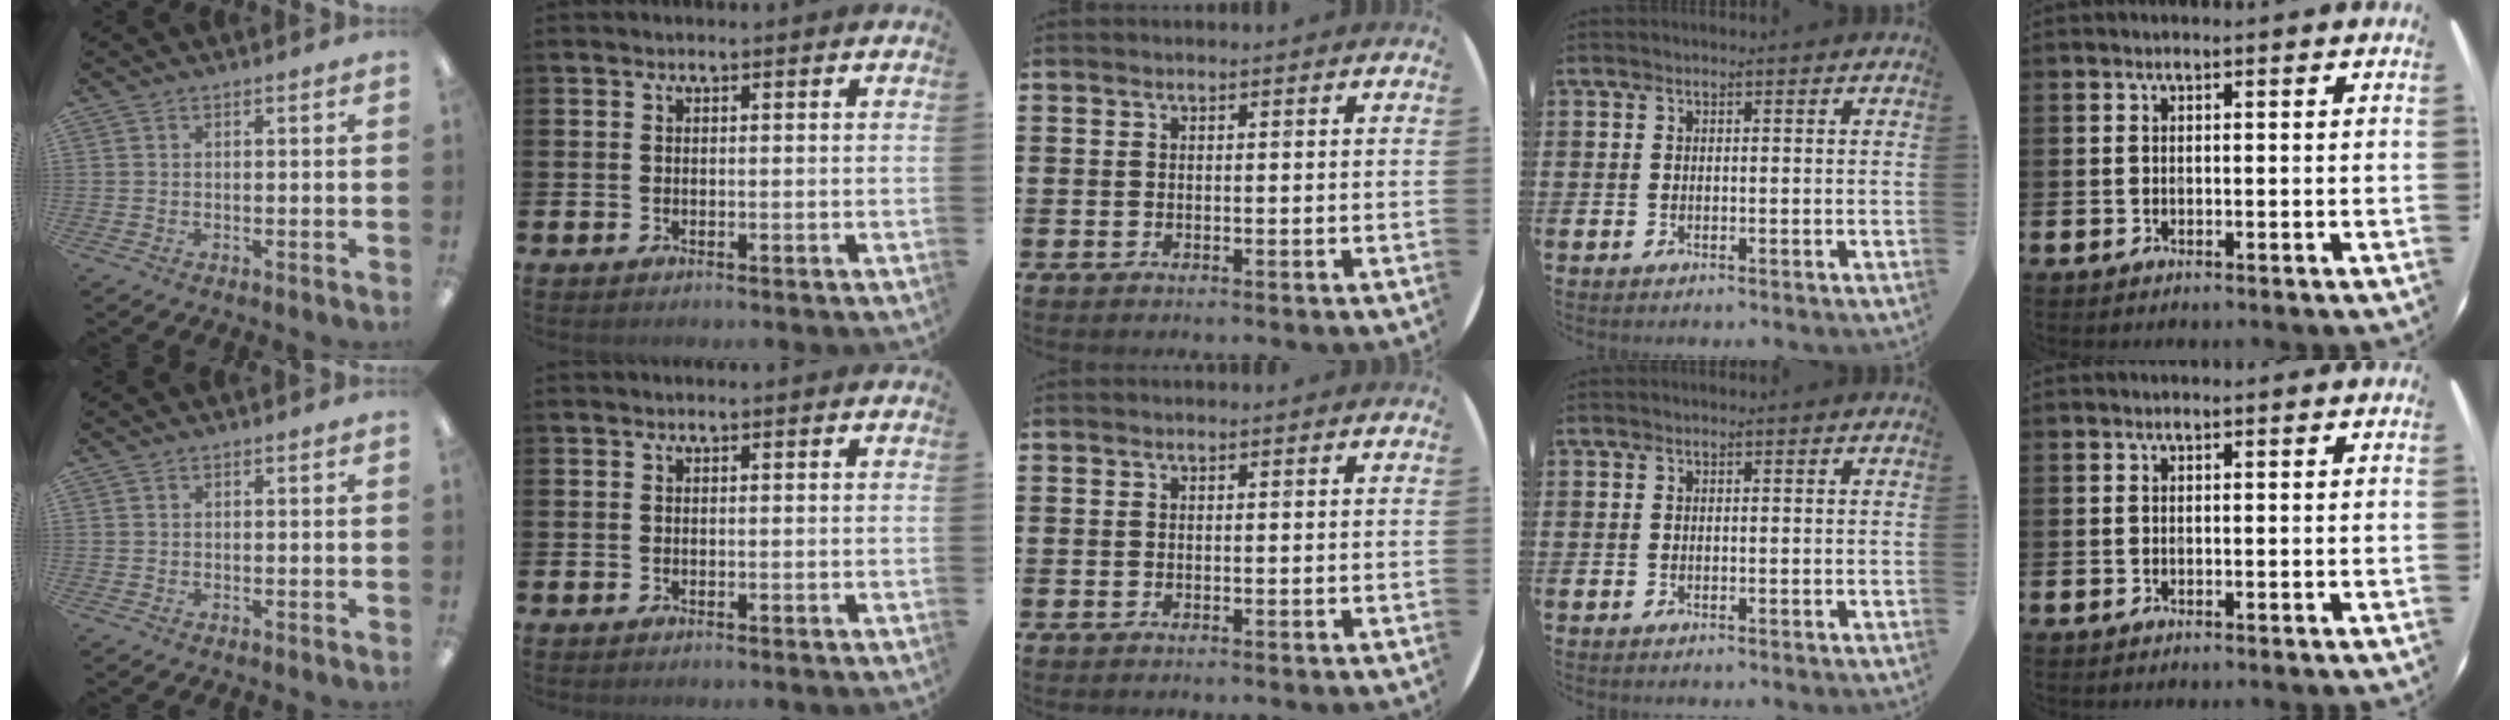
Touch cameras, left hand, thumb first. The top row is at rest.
{}